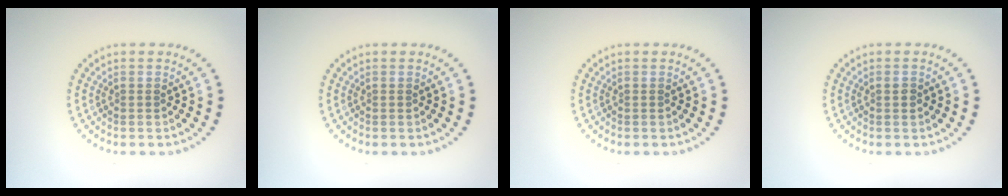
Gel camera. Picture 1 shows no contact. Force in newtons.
{"total": 0.0}
{"total": 0.0}
{"total": 0.9, "press": 0.8, "slide": 0.1}